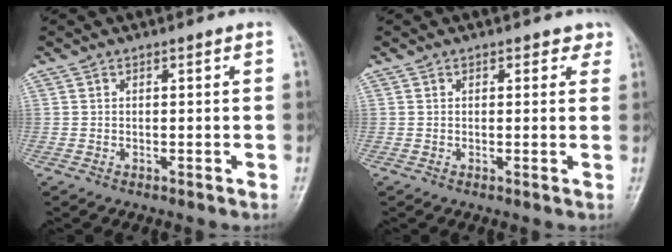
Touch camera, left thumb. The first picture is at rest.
{"total": 2.1, "force": [1.3, 1.5, 0.8], "torque": [0.018, -0.003, 0.008]}